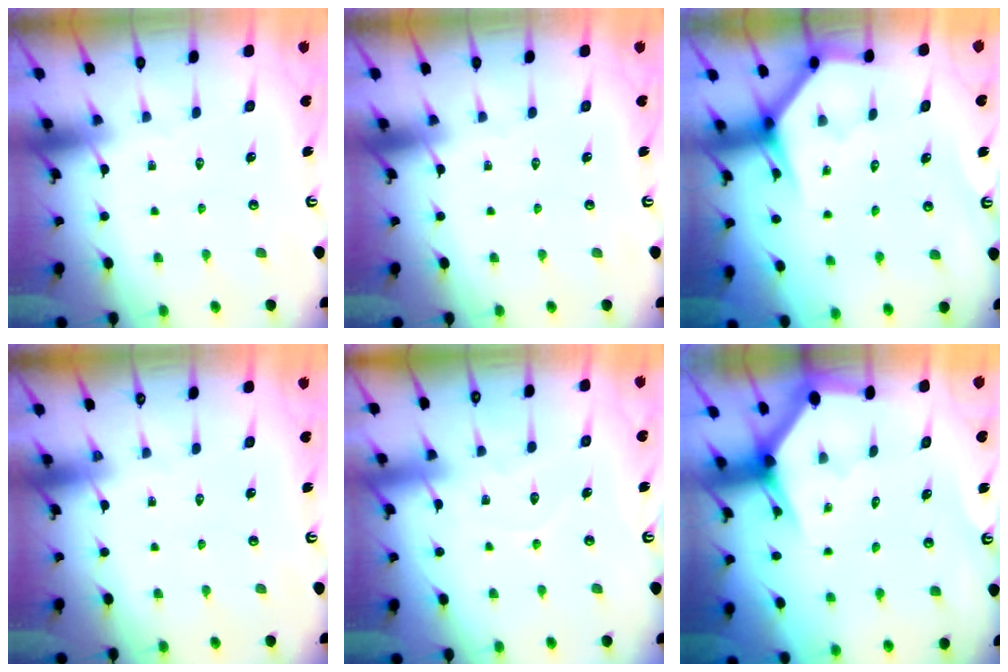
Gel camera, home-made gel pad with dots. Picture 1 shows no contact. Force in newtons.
{"total": 0.0}
{"total": 3.8, "press": 3.8, "slide": 0.2}
{"total": 0.0}
{"total": 5.8, "press": 5.8, "slide": 0.5}
{"total": 2.7, "press": 2.7, "slide": 0.0}